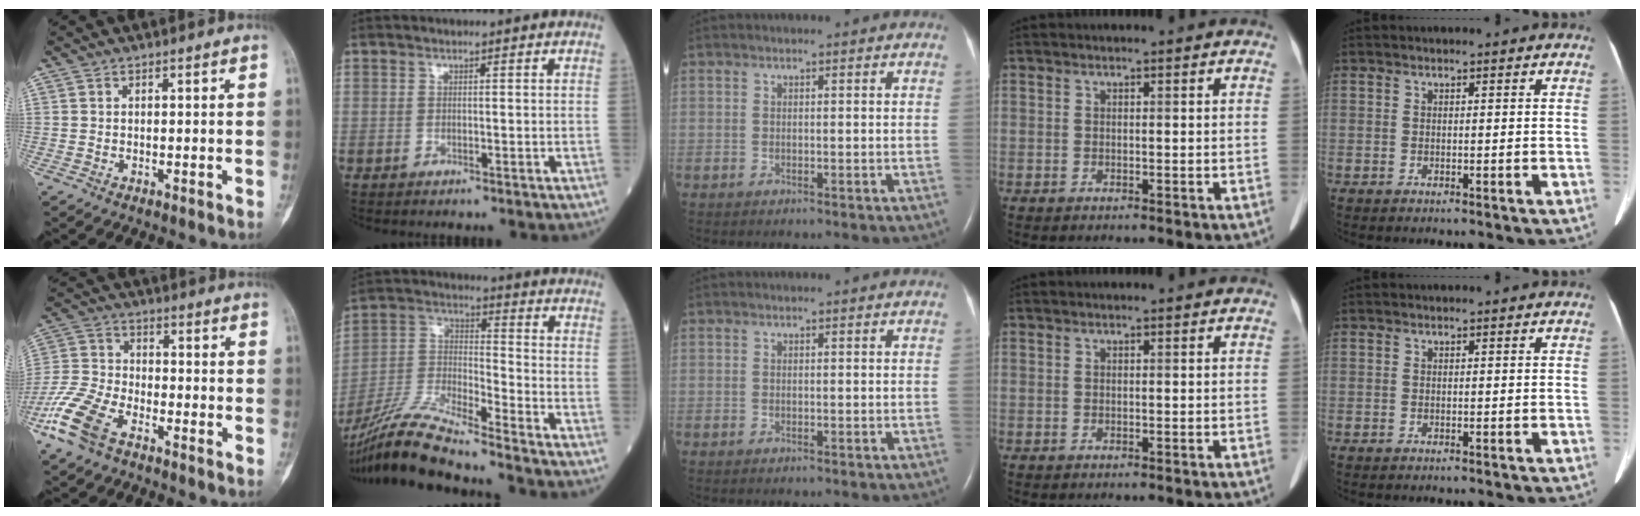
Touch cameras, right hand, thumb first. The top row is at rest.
{"thumb": {"total": 12.2, "force": [-7.2, 6.1, 7.7], "torque": [-0.174, 0.020, -0.153]}, "index": {"total": 14.9, "force": [-13.4, -0.6, 6.6], "torque": [-0.135, -0.010, -0.255]}}